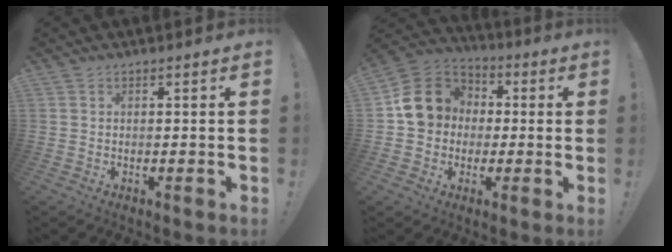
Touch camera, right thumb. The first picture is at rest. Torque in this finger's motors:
{"motor_torque": [0.20, 0.22, 0.12, -0.01, 0.25]}